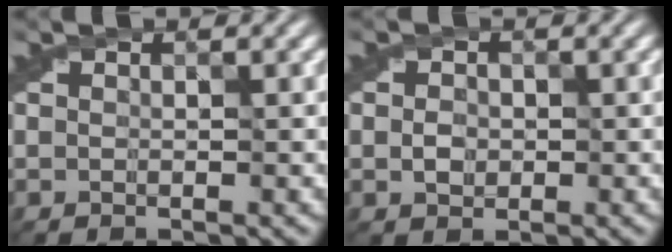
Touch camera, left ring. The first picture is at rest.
{"total": 1.4, "force": [-0.1, 1.2, 0.7], "torque": [-0.014, 0.002, -0.006]}